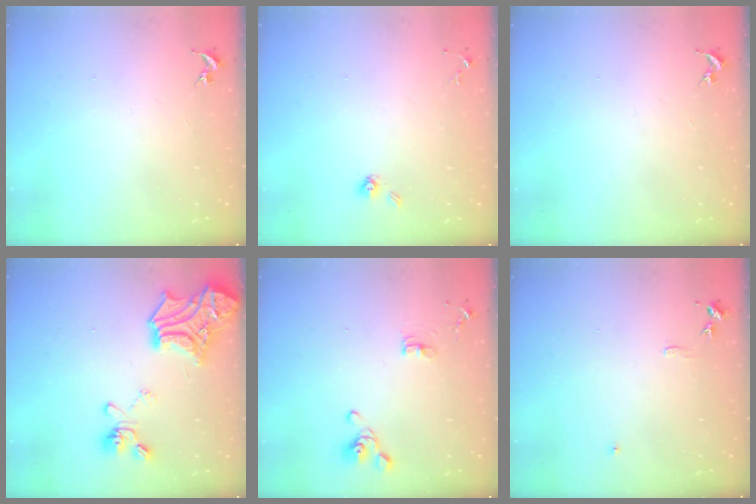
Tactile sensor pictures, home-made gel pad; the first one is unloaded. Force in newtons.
{"total": 3.8, "press": 3.4, "slide": 1.7}
{"total": 0.0}
{"total": 21.4, "press": 21.3, "slide": 1.8}
{"total": 8.8, "press": 8.5, "slide": 2.0}
{"total": 5.0, "press": 4.9, "slide": 0.6}